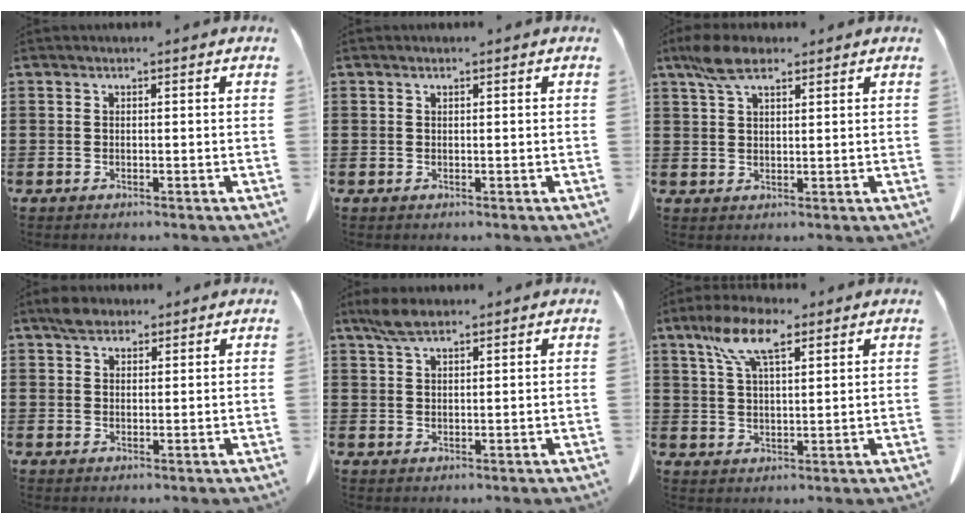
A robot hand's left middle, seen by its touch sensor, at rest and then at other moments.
{"total": 0.0}
{"total": 5.5, "force": [3.4, 2.1, 3.8], "torque": [-0.090, 0.004, 0.060]}
{"total": 3.1, "force": [2.5, 1.5, 1.2], "torque": [-0.022, 0.004, 0.045]}
{"total": 3.9, "force": [2.7, 1.2, 2.5], "torque": [-0.055, 0.005, 0.050]}
{"total": 8.6, "force": [5.2, 2.8, 6.2], "torque": [-0.135, 0.007, 0.094]}